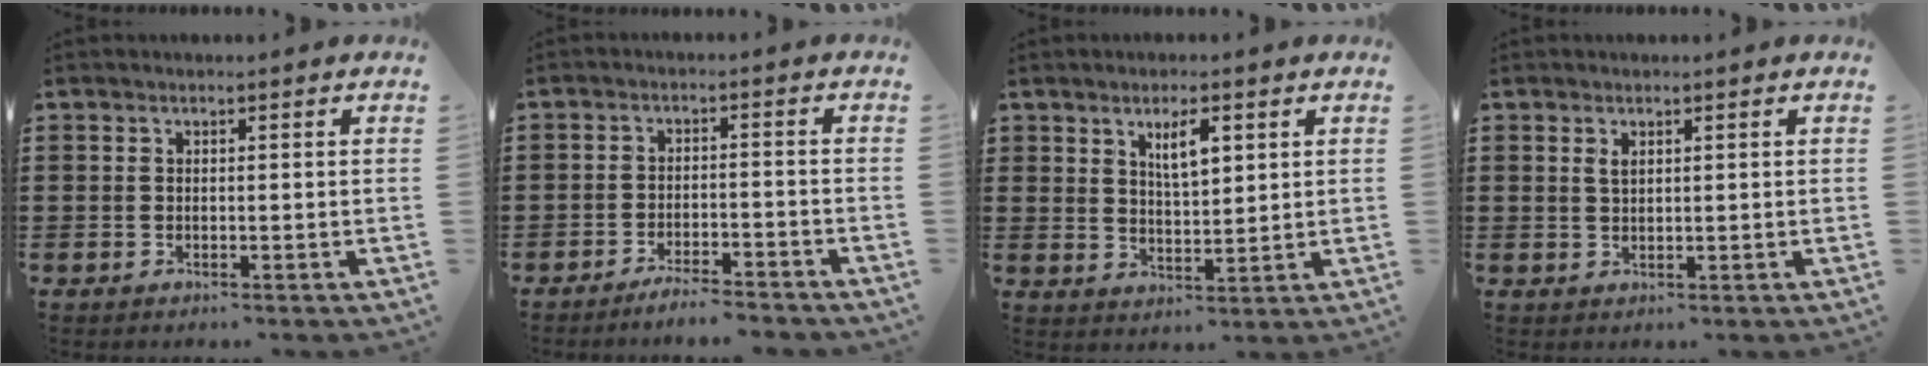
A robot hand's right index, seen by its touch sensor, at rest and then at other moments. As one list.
[{"total": 3.5, "force": [-3.4, -0.2, 0.9], "torque": [-0.018, 0.000, -0.067]}, {"total": 4.3, "force": [2.3, 1.5, 3.4], "torque": [-0.057, -0.002, 0.036]}, {"total": 1.2, "force": [0.6, 0.6, 0.9], "torque": [-0.020, 0.004, 0.011]}]